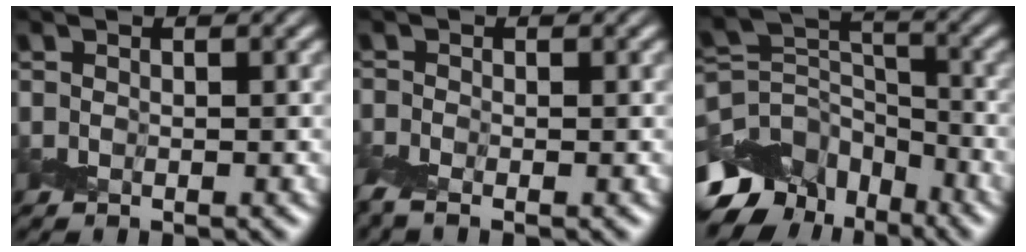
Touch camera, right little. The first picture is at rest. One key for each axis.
{"total": 2.5, "fx": -1.3, "fy": 1.2, "fz": 1.8, "tx": -0.054, "ty": -0.001, "tz": -0.036}
{"total": 10.1, "fx": -6.2, "fy": 6.4, "fz": 4.9, "tx": -0.100, "ty": 0.005, "tz": -0.111}